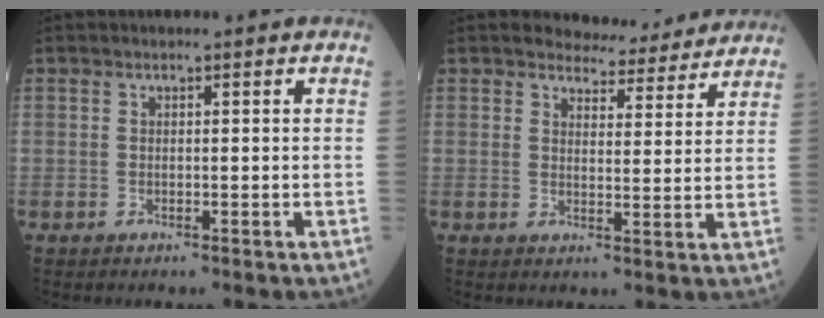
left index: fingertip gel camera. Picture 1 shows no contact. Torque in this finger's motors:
{"motor_torque": [0.20, -0.39, -0.11, 0.01]}